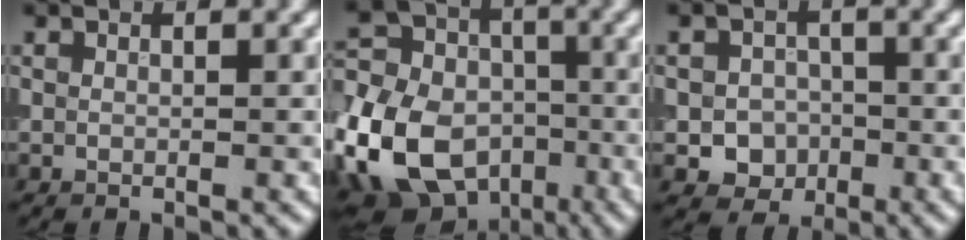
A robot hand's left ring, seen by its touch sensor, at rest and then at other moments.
{"total": 14.4, "force": [-5.9, 10.3, 8.0], "torque": [-0.192, -0.015, -0.117]}
{"total": 3.4, "force": [-1.0, 2.9, 1.4], "torque": [-0.007, -0.003, -0.020]}